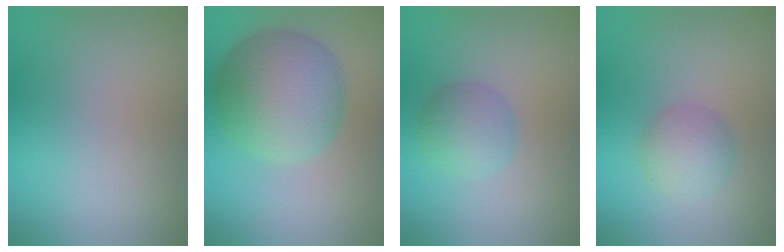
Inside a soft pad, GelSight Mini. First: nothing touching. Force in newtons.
{"total": 9.3, "press": 9.3, "slide": 0.2}
{"total": 2.9, "press": 2.9, "slide": 0.1}
{"total": 2.9, "press": 2.9, "slide": 0.0}